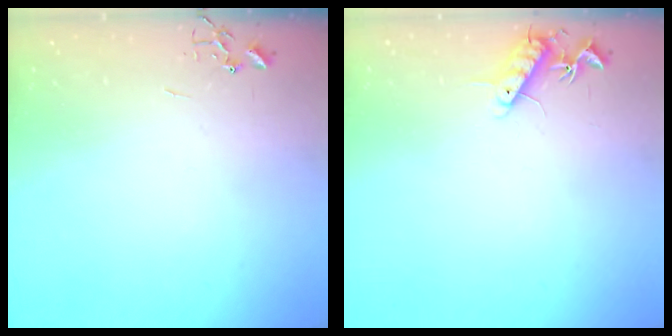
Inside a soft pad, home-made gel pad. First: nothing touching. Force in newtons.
{"total": 10.1, "press": 10.0, "slide": 0.8}